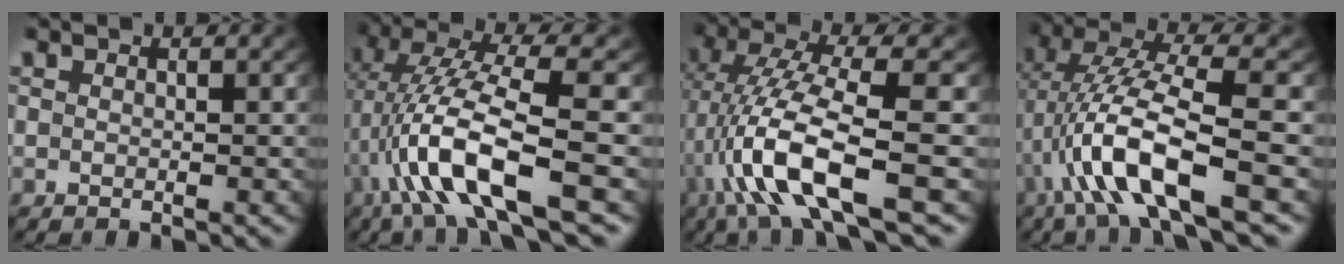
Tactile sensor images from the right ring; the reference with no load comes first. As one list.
[{"total": 9.2, "force": [-1.7, 3.9, 8.2], "torque": [-0.180, -0.021, -0.020]}, {"total": 9.3, "force": [-1.9, 3.6, 8.4], "torque": [-0.181, -0.026, -0.018]}, {"total": 8.0, "force": [-1.4, 3.2, 7.2], "torque": [-0.165, -0.017, -0.016]}]